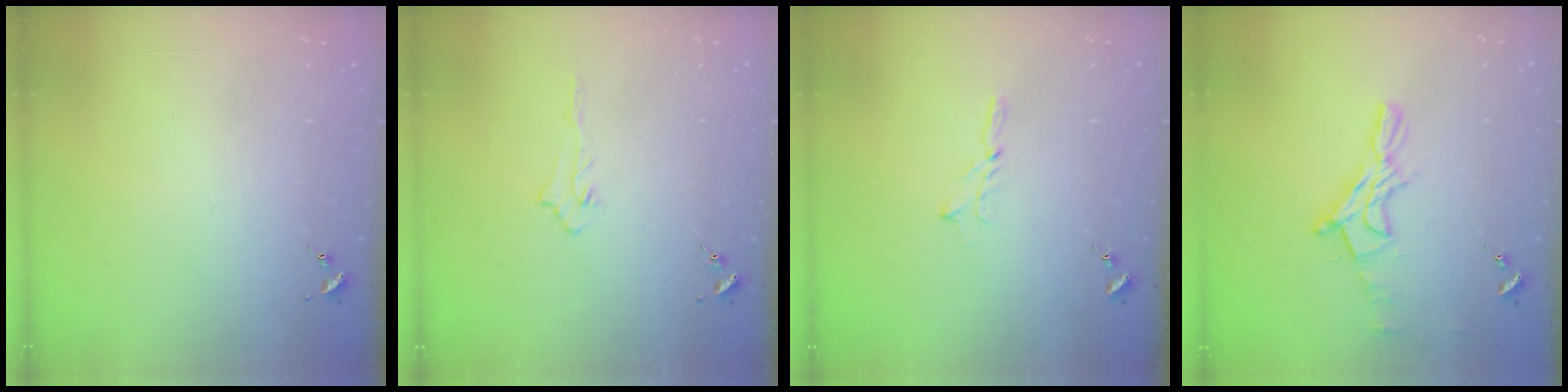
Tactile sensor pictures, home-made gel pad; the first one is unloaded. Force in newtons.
{"total": 3.6, "press": 3.5, "slide": 0.7}
{"total": 1.8, "press": 1.7, "slide": 0.2}
{"total": 13.2, "press": 13.1, "slide": 1.1}